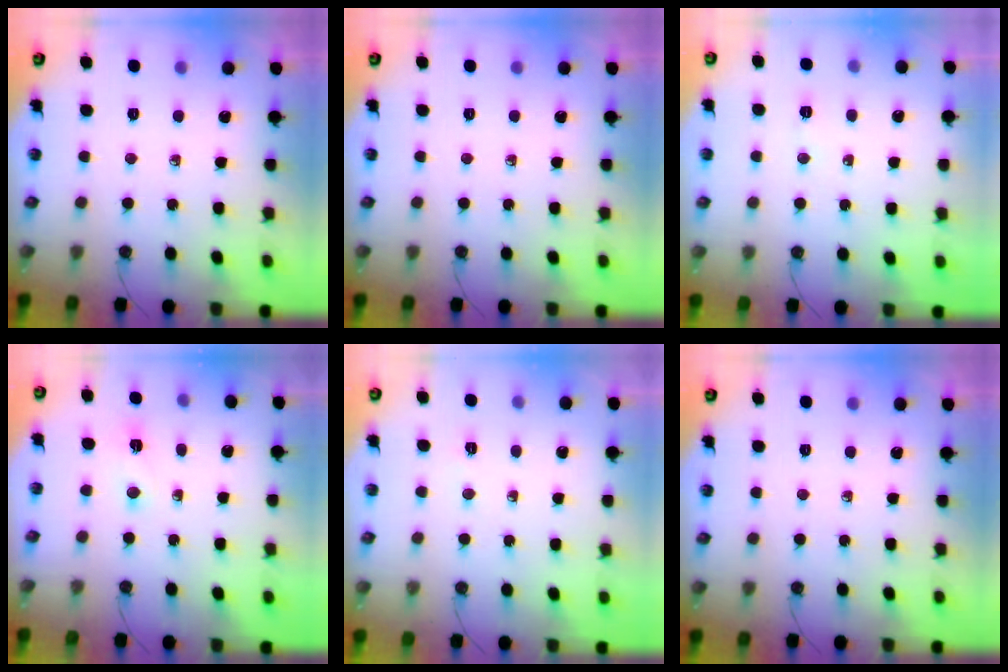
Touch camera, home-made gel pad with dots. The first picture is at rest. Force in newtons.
{"total": 0.0}
{"total": 4.6, "press": 4.4, "slide": 1.5}
{"total": 2.1, "press": 2.1, "slide": 0.4}
{"total": 5.7, "press": 2.4, "slide": 5.2}
{"total": 0.0}